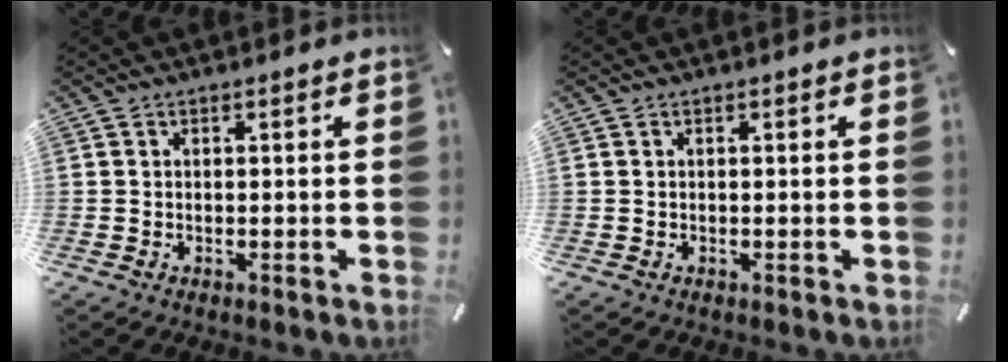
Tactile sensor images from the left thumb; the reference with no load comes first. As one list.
[{"total": 0.0}]